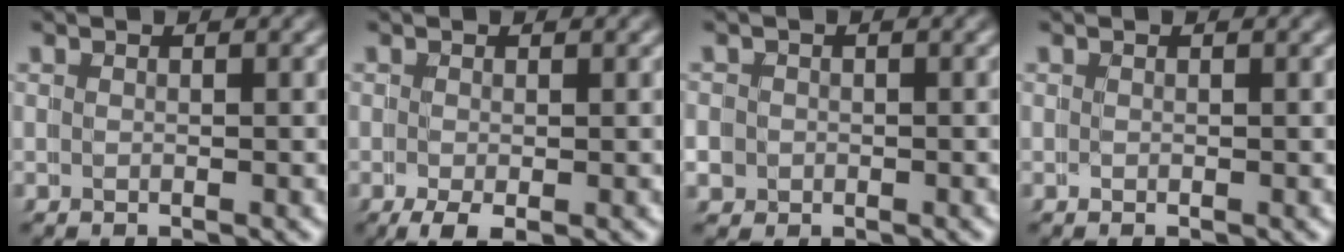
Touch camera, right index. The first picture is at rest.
{"total": 2.2, "force": [-1.3, 0.6, 1.6], "torque": [-0.027, -0.012, -0.015]}
{"total": 2.9, "force": [-1.0, 2.7, 0.0], "torque": [-0.025, -0.015, -0.017]}
{"total": 0.0}